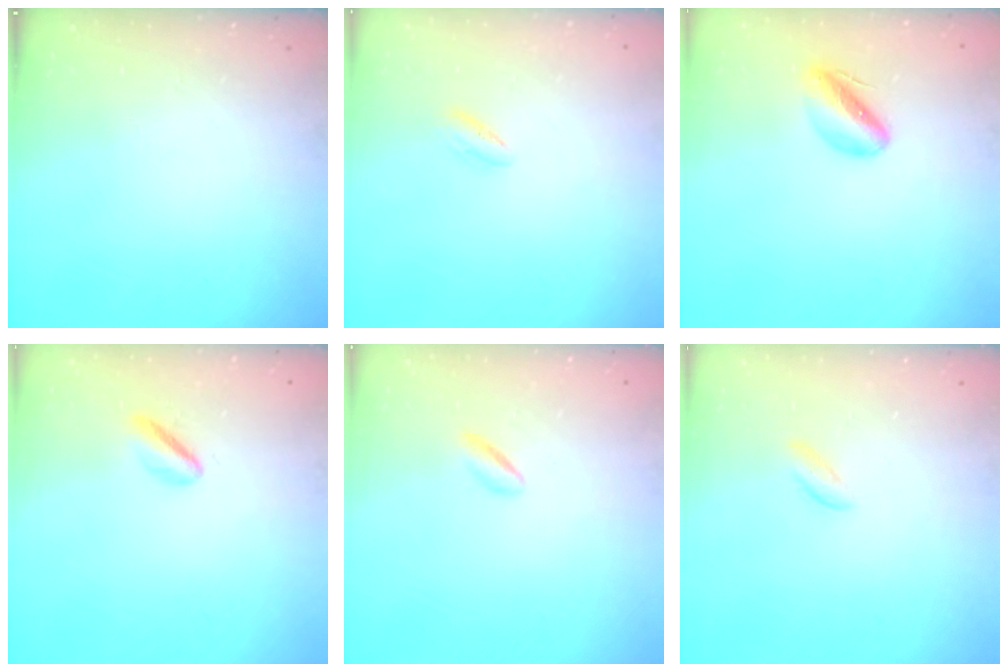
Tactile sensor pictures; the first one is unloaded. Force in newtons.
{"total": 1.6, "press": 1.4, "slide": 0.8}
{"total": 5.8, "press": 5.5, "slide": 1.9}
{"total": 2.5, "press": 2.5, "slide": 0.3}
{"total": 1.0, "press": 0.7, "slide": 0.7}
{"total": 1.6, "press": 1.6, "slide": 0.4}